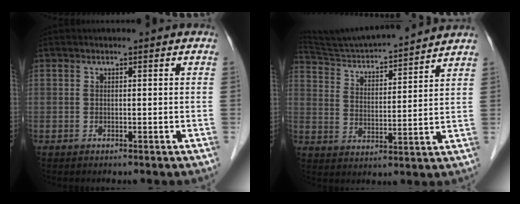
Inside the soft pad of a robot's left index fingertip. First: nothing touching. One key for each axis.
{"total": 16.0, "fx": 15.1, "fy": 0.4, "fz": 5.3, "tx": -0.100, "ty": 0.011, "tz": 0.239}